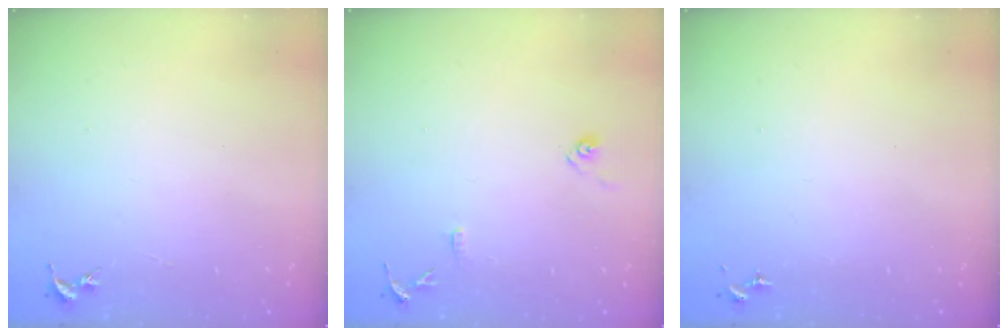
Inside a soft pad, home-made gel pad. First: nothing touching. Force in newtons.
{"total": 9.0, "press": 8.9, "slide": 0.8}
{"total": 0.0}